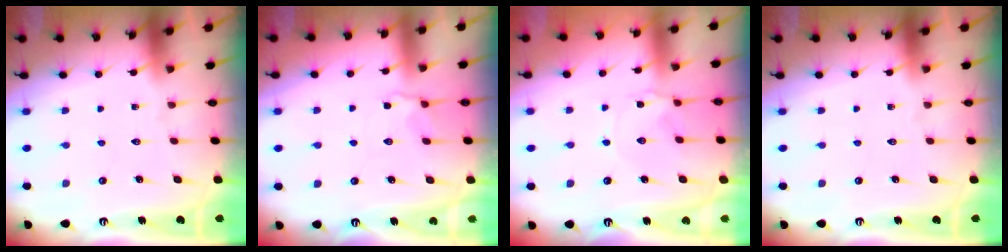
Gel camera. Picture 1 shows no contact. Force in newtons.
{"total": 3.4, "press": 3.0, "slide": 1.6}
{"total": 0.0}
{"total": 0.0}